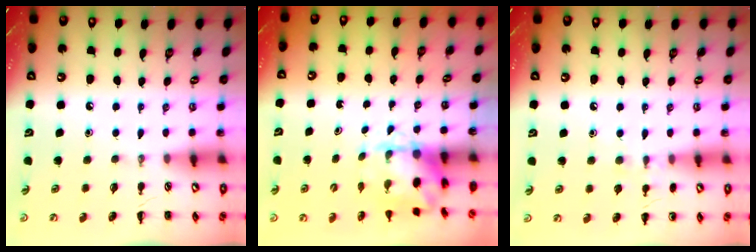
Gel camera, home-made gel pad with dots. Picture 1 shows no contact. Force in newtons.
{"total": 4.0, "press": 3.9, "slide": 0.7}
{"total": 5.9, "press": 5.7, "slide": 1.4}